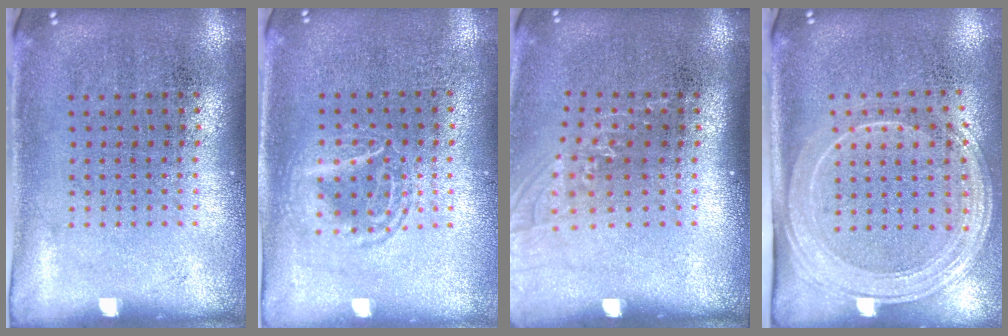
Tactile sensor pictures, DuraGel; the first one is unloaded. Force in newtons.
{"total": 1.3, "press": 1.2, "slide": 0.2}
{"total": 1.1, "press": 0.9, "slide": 0.6}
{"total": 2.2, "press": 1.8, "slide": 1.2}